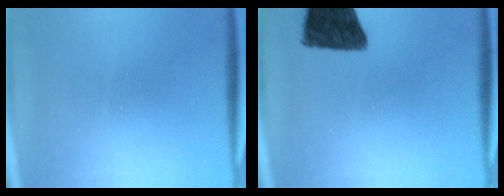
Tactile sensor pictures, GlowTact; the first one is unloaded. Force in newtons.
{"total": 12.5}